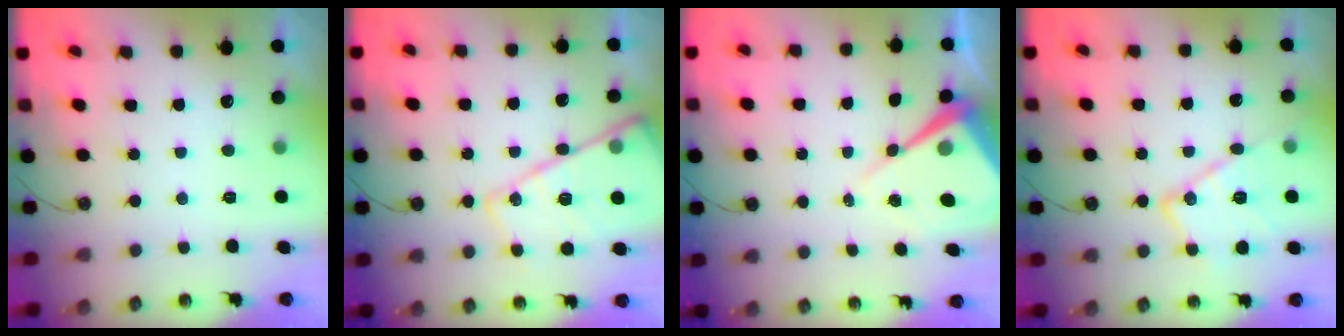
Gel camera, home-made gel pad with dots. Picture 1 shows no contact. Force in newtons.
{"total": 19.4, "press": 19.3, "slide": 1.6}
{"total": 10.3, "press": 10.2, "slide": 1.1}
{"total": 14.6, "press": 14.6, "slide": 1.3}